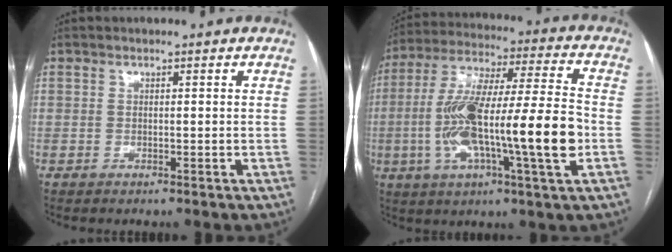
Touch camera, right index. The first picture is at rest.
{"total": 20.5, "force": [-3.7, 1.7, 20.1], "torque": [-0.366, 0.006, -0.060]}